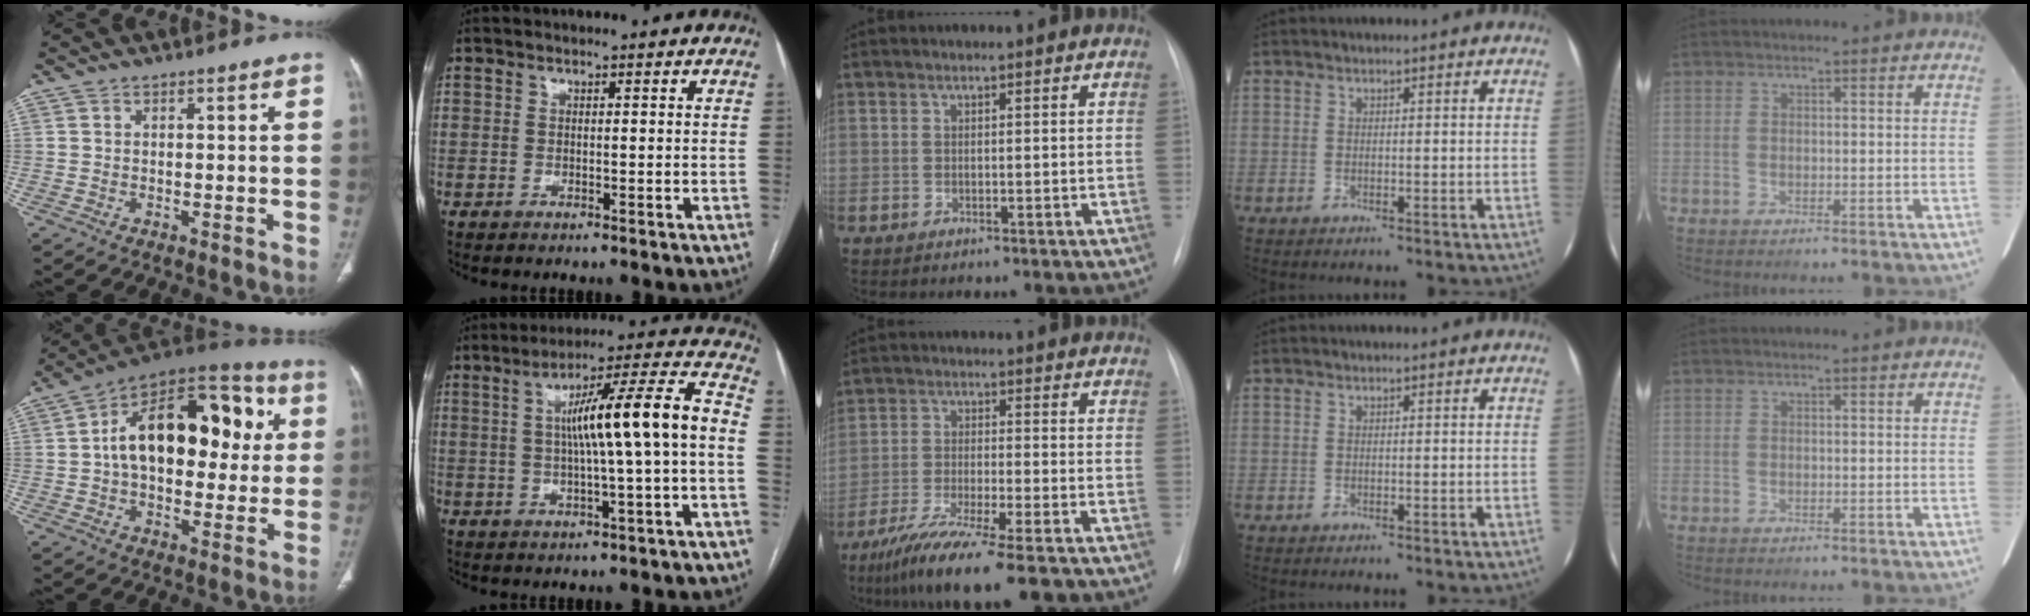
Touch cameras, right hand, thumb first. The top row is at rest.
{"thumb": {"total": 24.8, "force": [3.8, 14.6, 19.7], "torque": [-0.261, 0.030, 0.047]}, "index": {"total": 13.9, "force": [0.0, -0.2, 13.9], "torque": [-0.215, 0.025, -0.003]}, "middle": {"total": 12.8, "force": [-9.1, 0.5, 8.9], "torque": [-0.155, -0.037, -0.151]}}